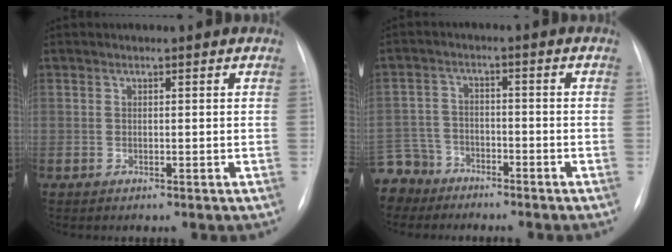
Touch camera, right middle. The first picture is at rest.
{"total": 8.6, "force": [-7.2, 4.6, 0.8], "torque": [-0.031, -0.002, -0.135]}